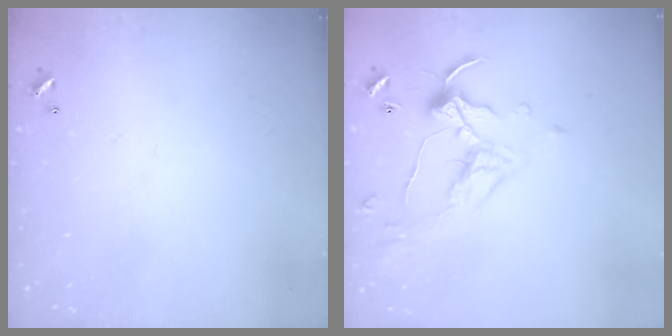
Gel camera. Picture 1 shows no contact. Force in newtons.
{"total": 1.1, "press": 1.1, "slide": 0.1}